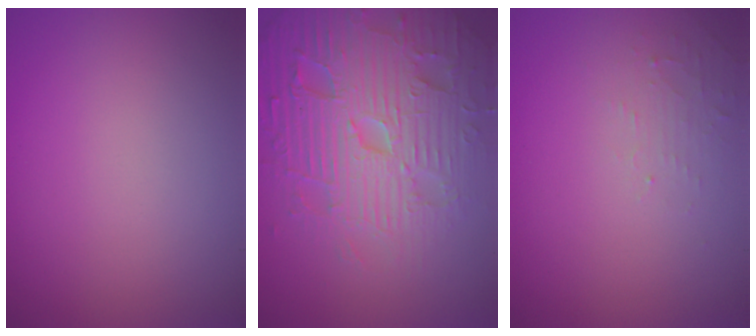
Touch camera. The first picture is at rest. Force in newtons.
{"total": 7.8, "press": 7.5, "slide": 1.8}
{"total": 1.2, "press": 1.2, "slide": 0.3}